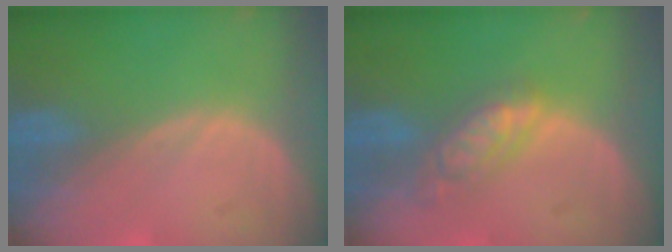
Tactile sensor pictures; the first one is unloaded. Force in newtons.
{"total": 5.7, "press": 5.1, "slide": 2.6}